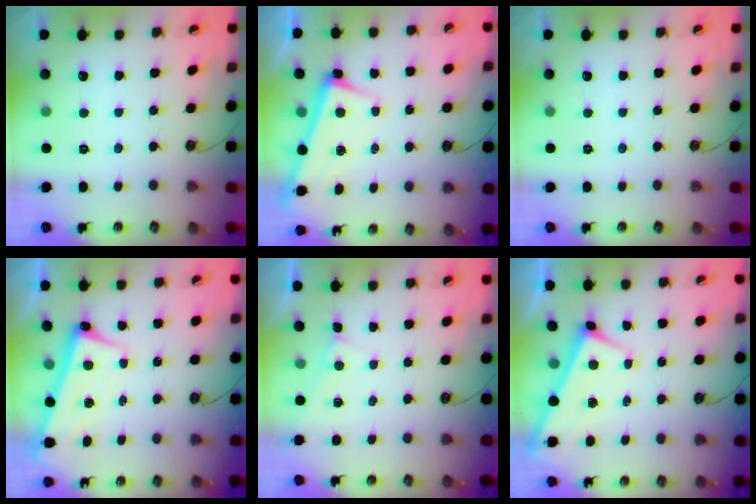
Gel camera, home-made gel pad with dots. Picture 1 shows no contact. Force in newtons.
{"total": 2.5, "press": 2.4, "slide": 0.7}
{"total": 0.0}
{"total": 2.6, "press": 2.5, "slide": 0.6}
{"total": 2.9, "press": 2.9, "slide": 0.1}
{"total": 1.8, "press": 1.8, "slide": 0.1}